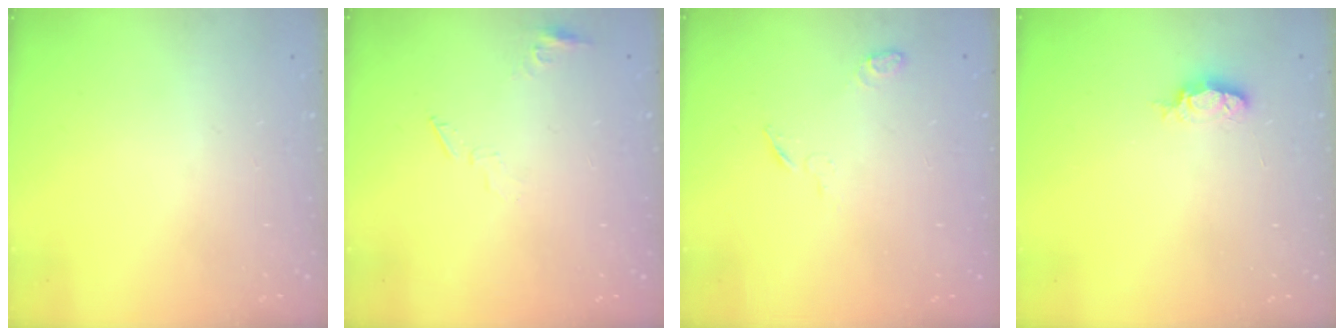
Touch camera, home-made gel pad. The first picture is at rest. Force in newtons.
{"total": 5.5, "press": 5.4, "slide": 0.5}
{"total": 3.6, "press": 3.5, "slide": 0.9}
{"total": 3.7, "press": 3.7, "slide": 0.3}